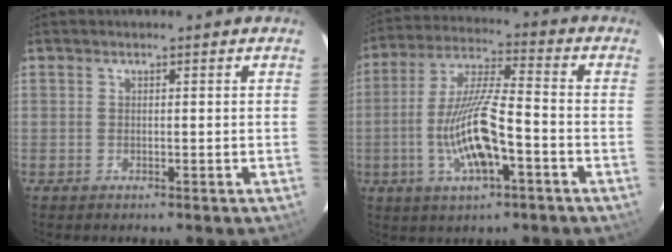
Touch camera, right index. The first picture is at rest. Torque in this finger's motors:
{"motor_torque": [1.78, -0.35, 0.63, 0.21]}